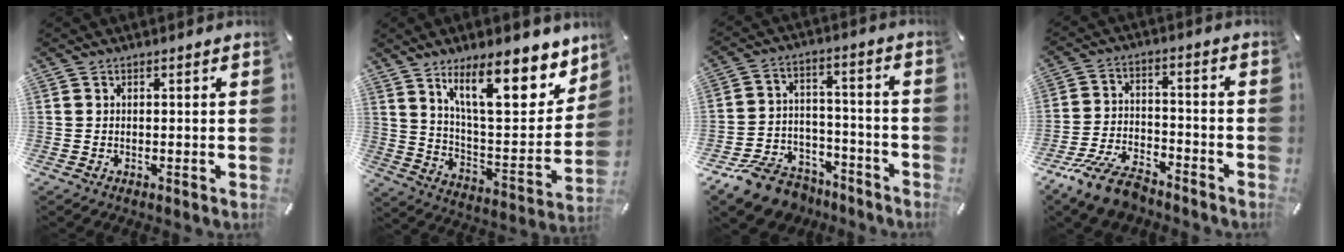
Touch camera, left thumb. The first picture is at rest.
{"total": 20.4, "force": [13.0, 7.7, 13.7], "torque": [-0.205, -0.083, 0.213]}
{"total": 12.6, "force": [-9.3, 7.4, 4.0], "torque": [-0.057, 0.077, -0.164]}
{"total": 11.7, "force": [-9.1, 4.5, 5.9], "torque": [-0.115, 0.049, -0.172]}